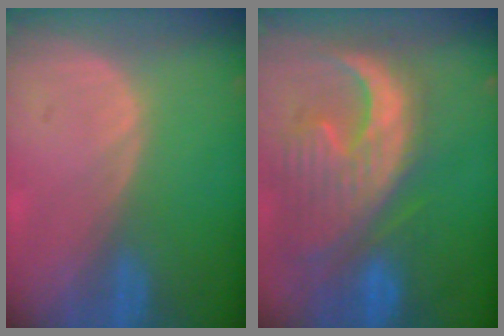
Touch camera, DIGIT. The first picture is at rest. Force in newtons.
{"total": 13.5, "press": 11.4, "slide": 7.2}